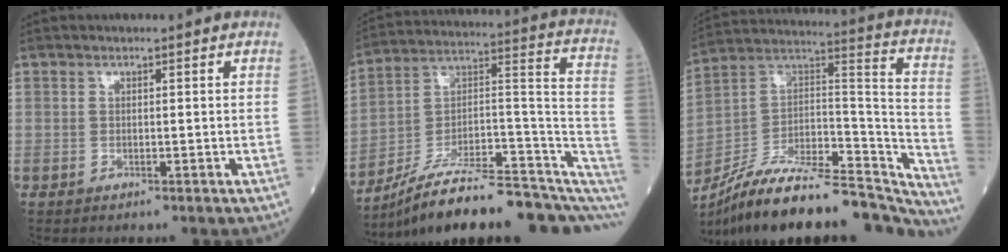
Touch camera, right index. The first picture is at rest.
{"total": 24.7, "force": [-18.0, 6.3, 15.6], "torque": [-0.171, 0.045, -0.270]}
{"total": 30.2, "force": [-26.1, 6.7, 13.7], "torque": [-0.179, 0.022, -0.399]}